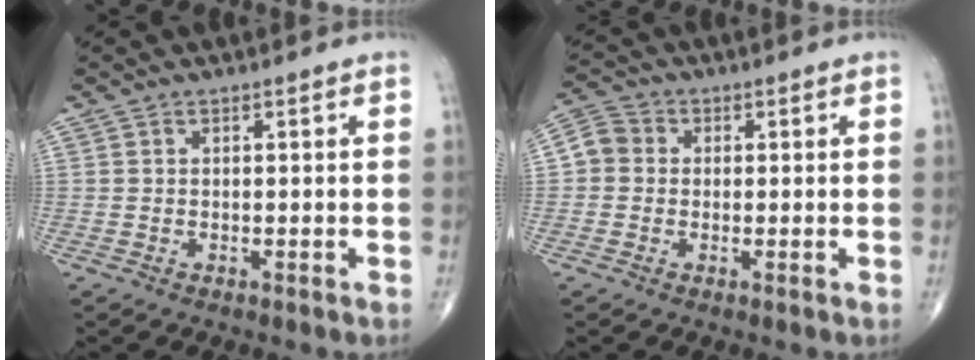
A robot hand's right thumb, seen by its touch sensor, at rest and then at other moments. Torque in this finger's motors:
{"motor_torque": [0.00, 0.02, 0.07, 0.00, 0.05]}